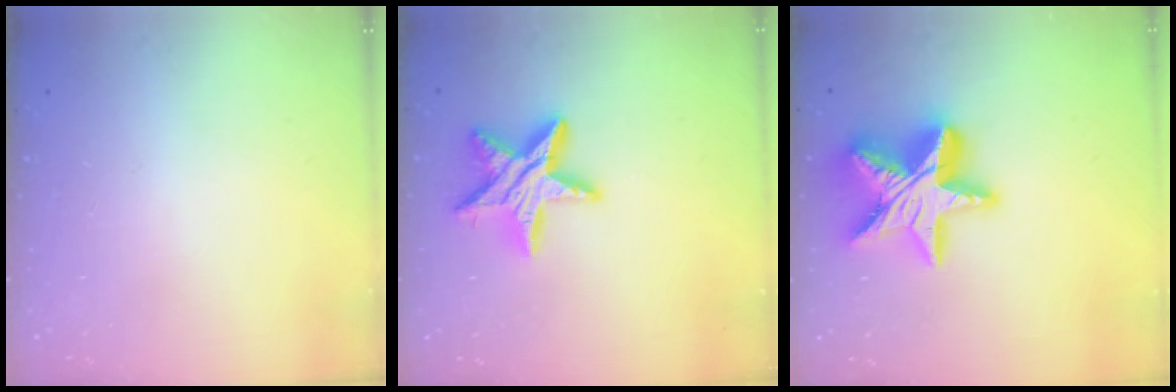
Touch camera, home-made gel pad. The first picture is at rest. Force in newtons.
{"total": 15.1, "press": 15.0, "slide": 1.4}
{"total": 21.5, "press": 21.4, "slide": 1.7}